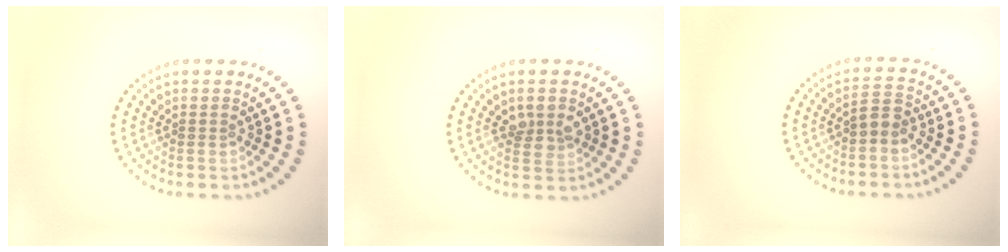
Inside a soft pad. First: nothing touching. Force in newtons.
{"total": 2.3, "press": 2.2, "slide": 0.6}
{"total": 1.7, "press": 1.6, "slide": 0.7}